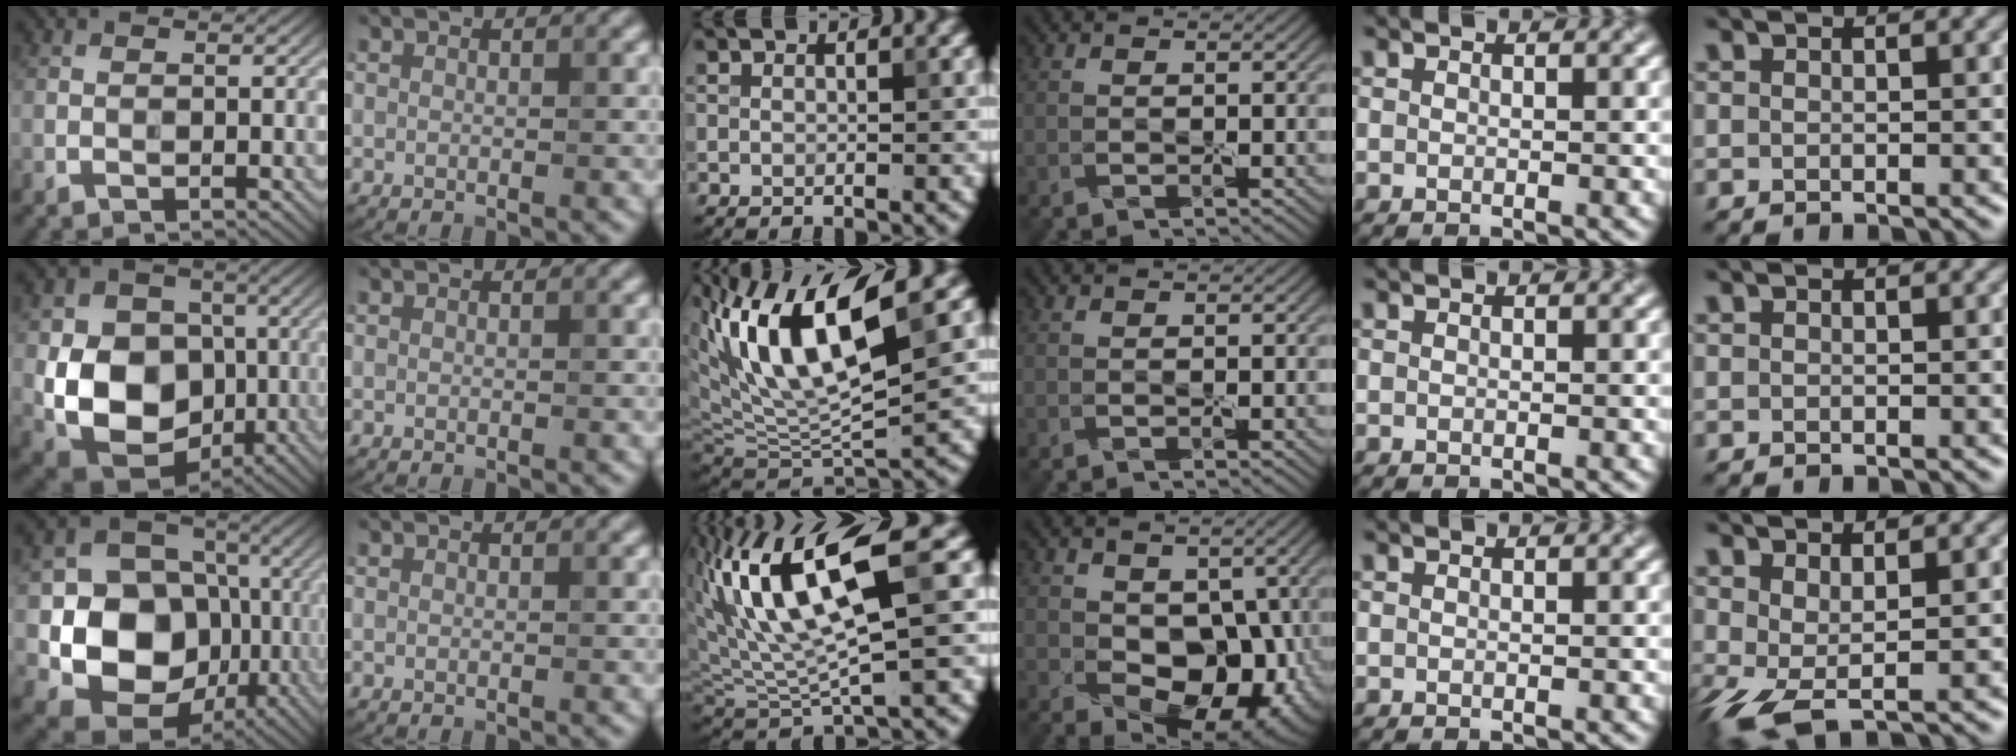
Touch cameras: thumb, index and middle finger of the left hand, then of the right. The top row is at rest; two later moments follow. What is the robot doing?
{"motion": "peel", "object": "plastic screen protector"}